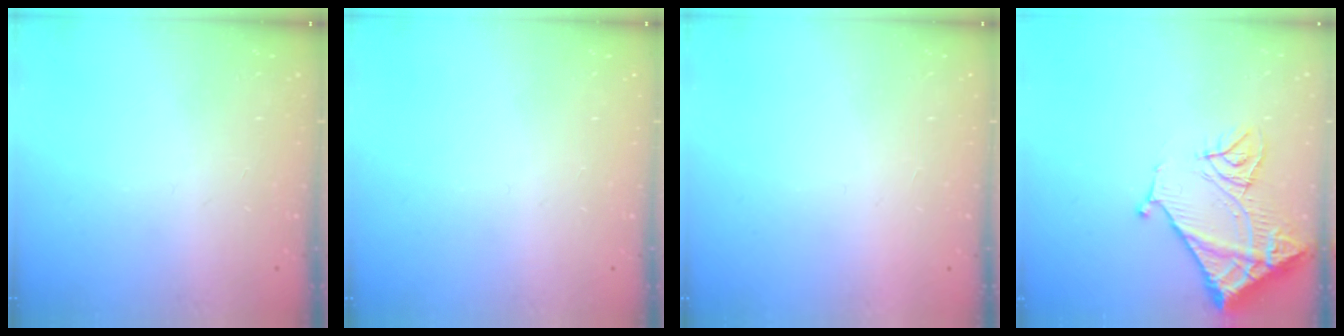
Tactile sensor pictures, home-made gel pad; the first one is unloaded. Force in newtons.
{"total": 0.0}
{"total": 1.5, "press": 1.5, "slide": 0.1}
{"total": 14.3, "press": 14.2, "slide": 1.8}